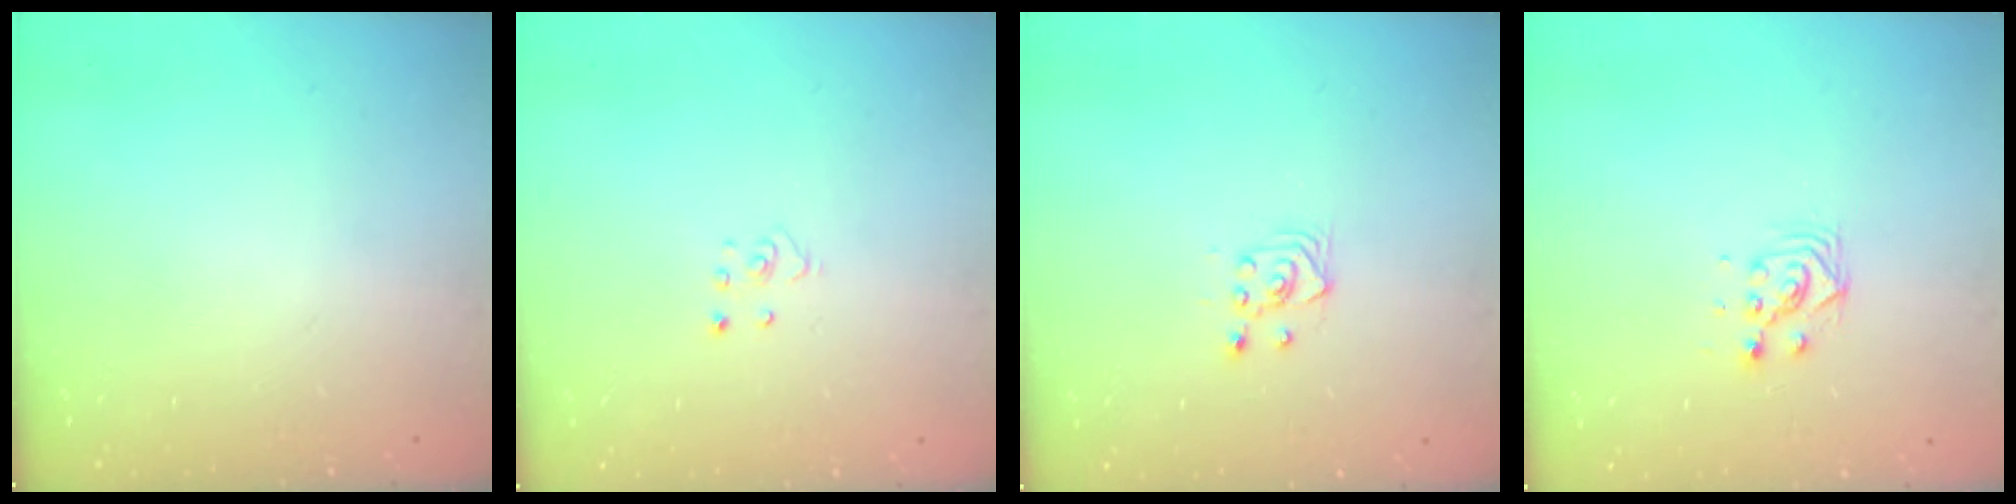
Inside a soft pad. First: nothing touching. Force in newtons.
{"total": 2.3, "press": 2.3, "slide": 0.2}
{"total": 3.4, "press": 3.0, "slide": 1.6}
{"total": 4.6, "press": 4.6, "slide": 0.2}